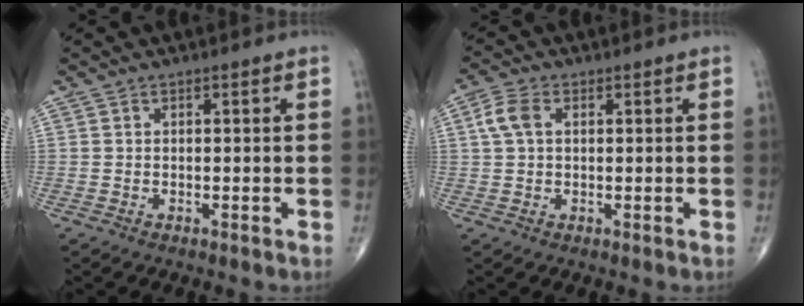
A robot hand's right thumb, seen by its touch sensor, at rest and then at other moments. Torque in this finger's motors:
{"motor_torque": [-0.06, 0.54, 0.76, 0.13, 0.05]}